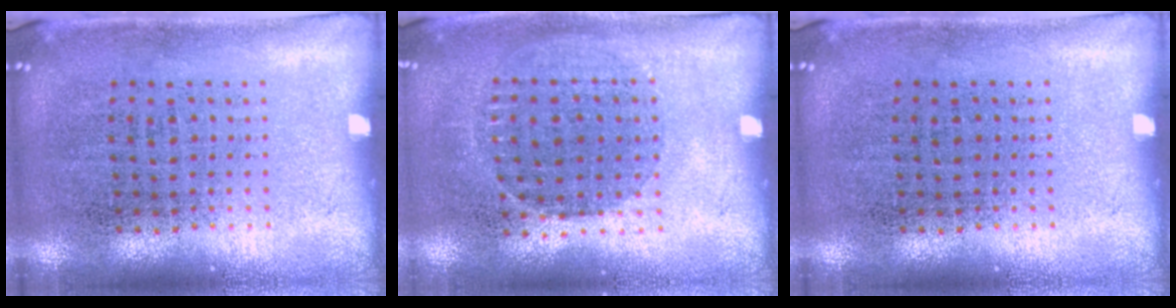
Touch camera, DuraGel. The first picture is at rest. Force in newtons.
{"total": 1.0, "press": 0.8, "slide": 0.5}
{"total": 0.0}